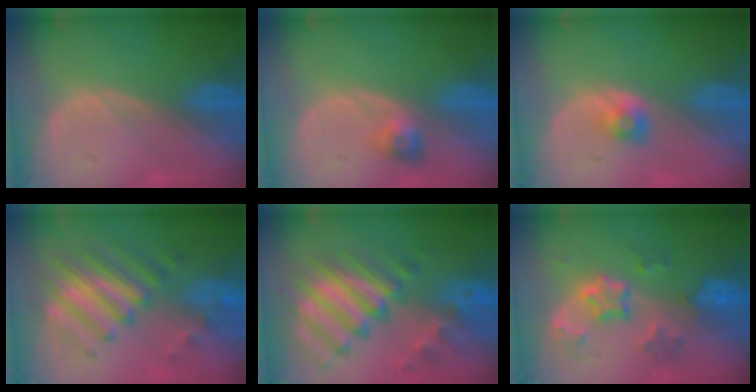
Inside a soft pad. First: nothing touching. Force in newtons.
{"total": 2.9, "press": 2.7, "slide": 1.2}
{"total": 2.3, "press": 2.2, "slide": 0.5}
{"total": 8.1, "press": 7.9, "slide": 1.8}
{"total": 11.4, "press": 9.9, "slide": 5.8}
{"total": 7.1, "press": 6.4, "slide": 3.2}